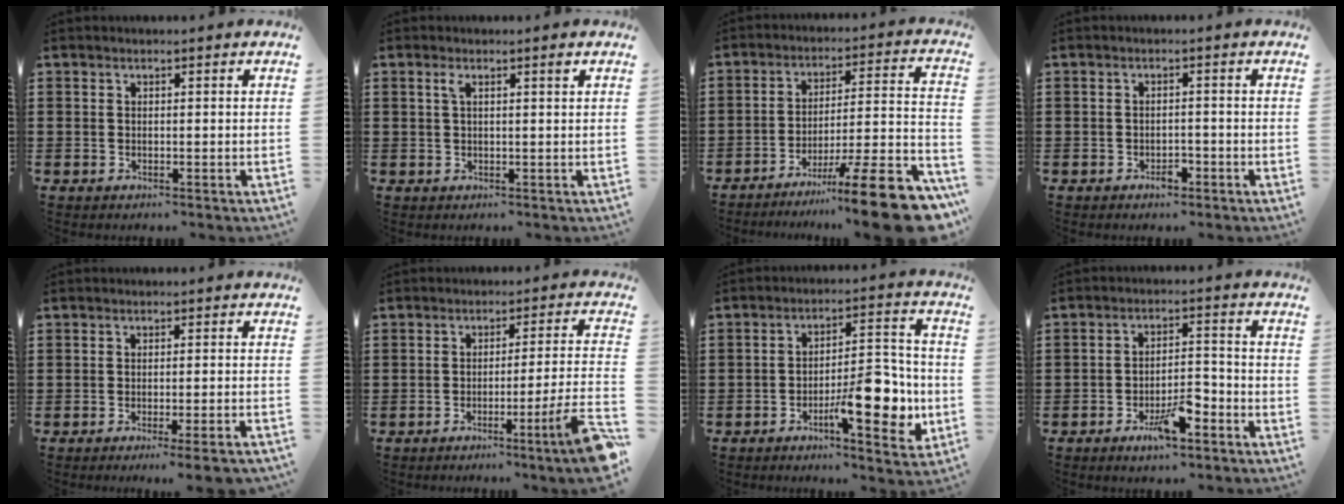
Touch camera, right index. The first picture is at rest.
{"total": 2.1, "force": [0.9, 0.3, 1.8], "torque": [-0.029, 0.000, 0.012]}
{"total": 13.9, "force": [-9.8, 0.9, 9.9], "torque": [-0.127, 0.025, -0.173]}
{"total": 2.0, "force": [-1.5, 0.9, 1.0], "torque": [-0.022, -0.002, -0.029]}
{"total": 2.6, "force": [-2.0, -0.5, 1.6], "torque": [-0.025, -0.006, -0.036]}
{"total": 7.4, "force": [-3.9, -0.6, 6.3], "torque": [-0.105, -0.018, -0.072]}
{"total": 11.1, "force": [-4.2, 3.6, 9.6], "torque": [-0.129, 0.003, -0.070]}
{"total": 6.5, "force": [-3.9, 2.1, 4.8], "torque": [-0.085, 0.007, -0.068]}